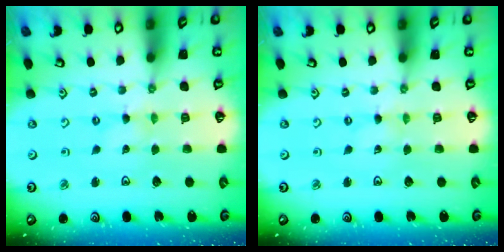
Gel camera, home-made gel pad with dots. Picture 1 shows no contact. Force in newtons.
{"total": 0.0}